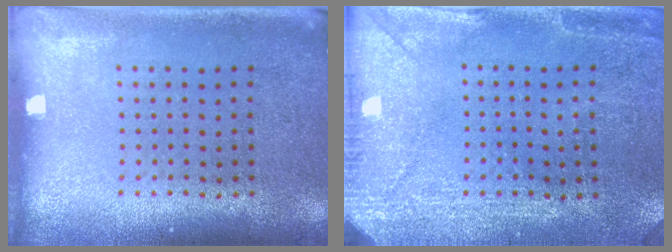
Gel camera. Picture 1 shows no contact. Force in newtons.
{"total": 2.9, "press": 2.8, "slide": 0.7}